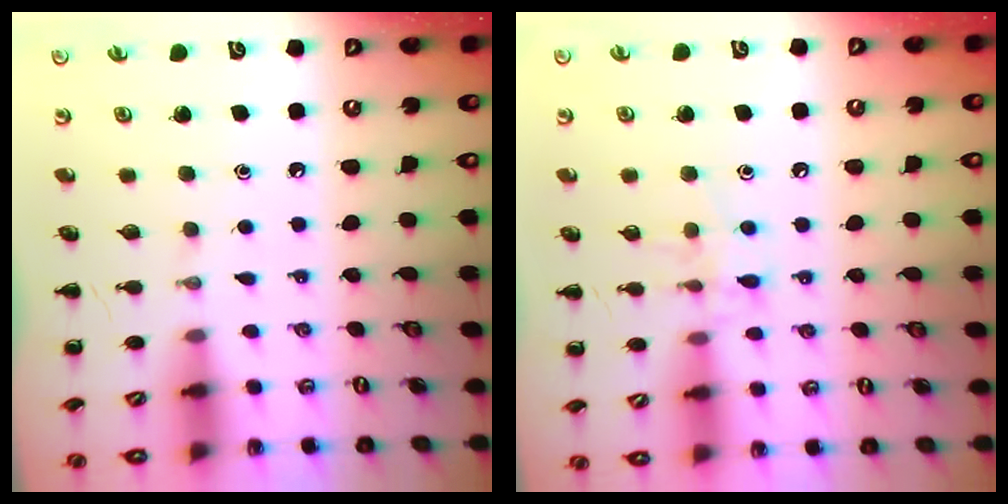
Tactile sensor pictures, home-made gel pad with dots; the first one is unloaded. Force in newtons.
{"total": 7.9, "press": 7.8, "slide": 1.4}